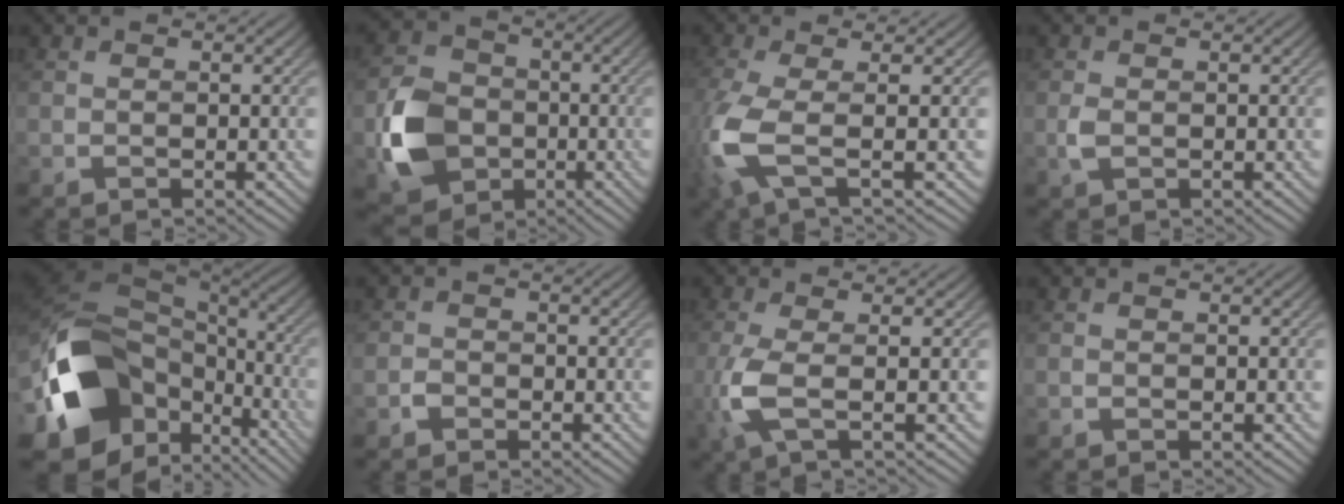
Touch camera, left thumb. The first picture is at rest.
{"total": 9.4, "force": [-2.7, 7.4, 5.1], "torque": [-0.118, -0.007, -0.063]}
{"total": 7.1, "force": [-1.1, 2.0, 6.7], "torque": [-0.169, -0.018, -0.031]}
{"total": 1.5, "force": [-0.2, 0.9, 1.1], "torque": [-0.032, -0.002, -0.006]}
{"total": 17.5, "force": [-5.4, 12.0, 11.5], "torque": [-0.254, -0.042, -0.078]}
{"total": 1.2, "force": [-0.7, 1.0, 0.2], "torque": [0.001, 0.006, -0.019]}
{"total": 4.6, "force": [-0.2, 1.1, 4.4], "torque": [-0.111, -0.005, -0.011]}
{"total": 0.0}